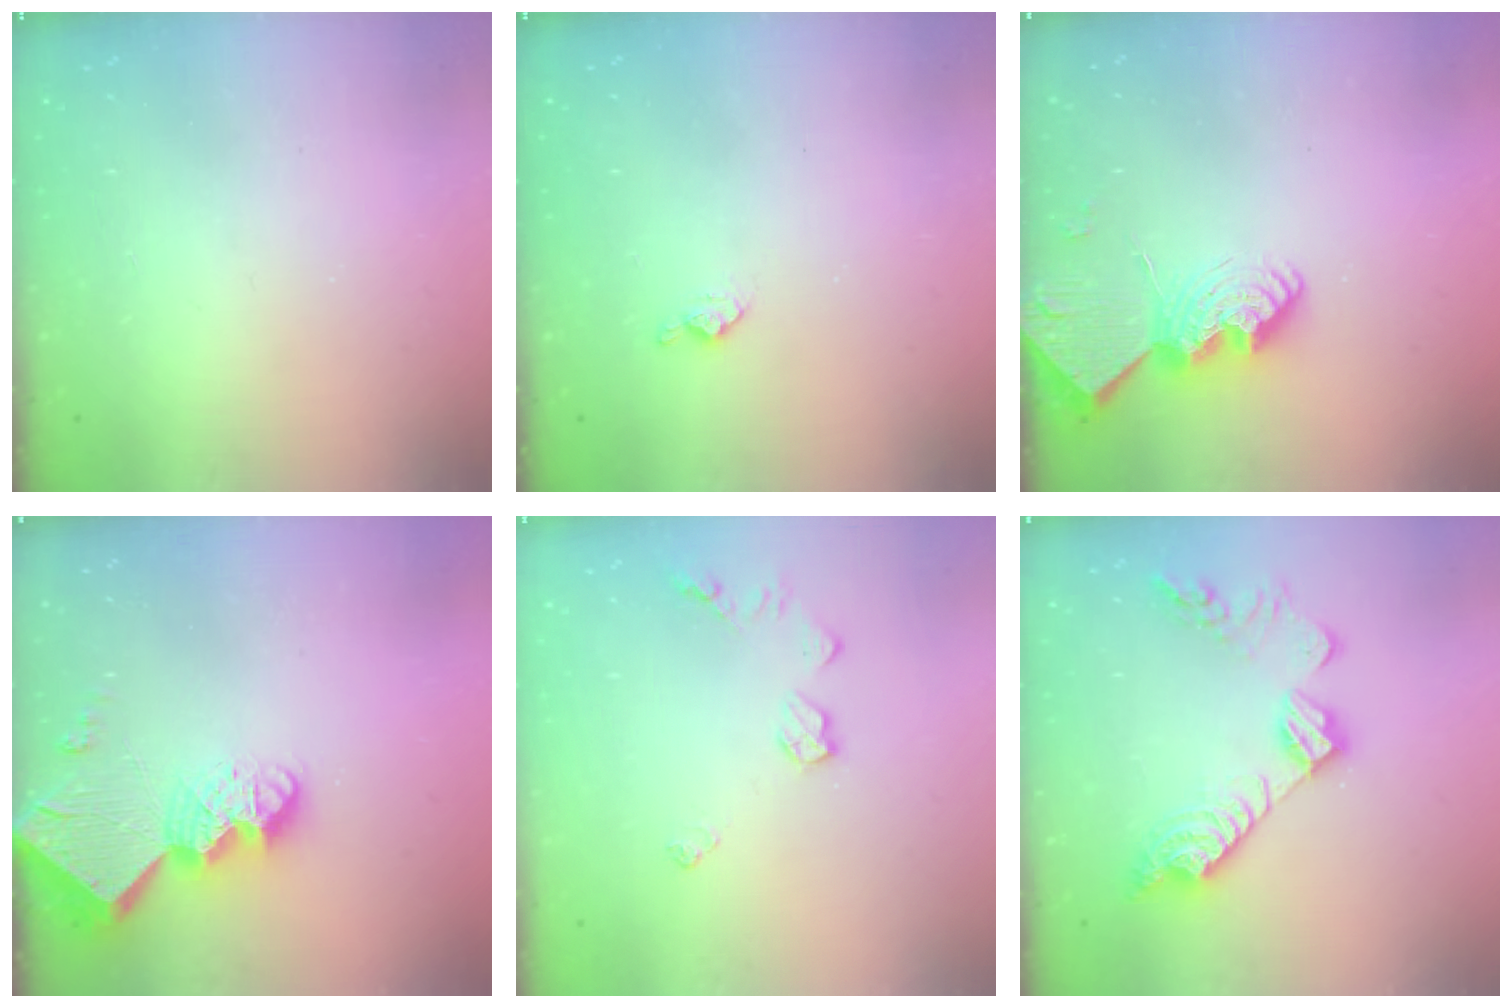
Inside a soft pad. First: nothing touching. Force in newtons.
{"total": 6.8, "press": 6.7, "slide": 0.5}
{"total": 12.3, "press": 12.2, "slide": 1.2}
{"total": 11.7, "press": 11.6, "slide": 1.1}
{"total": 6.4, "press": 6.4, "slide": 0.6}
{"total": 16.2, "press": 16.2, "slide": 1.2}